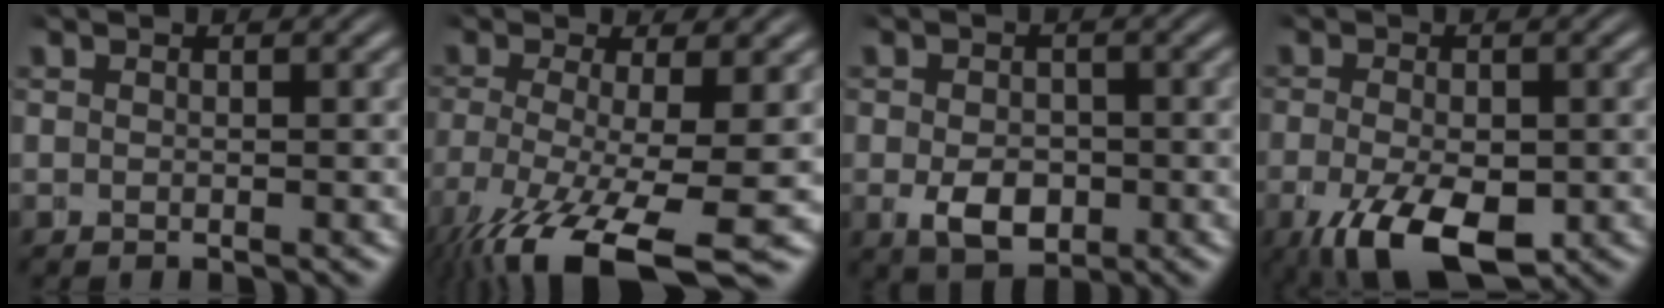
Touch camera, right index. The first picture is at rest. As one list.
[{"total": 8.2, "force": [-5.2, 2.7, 5.8], "torque": [-0.126, -0.054, -0.049]}, {"total": 3.6, "force": [-0.9, 2.5, 2.4], "torque": [-0.038, -0.023, -0.002]}, {"total": 8.0, "force": [-4.3, 3.4, 5.8], "torque": [-0.114, -0.048, -0.039]}]